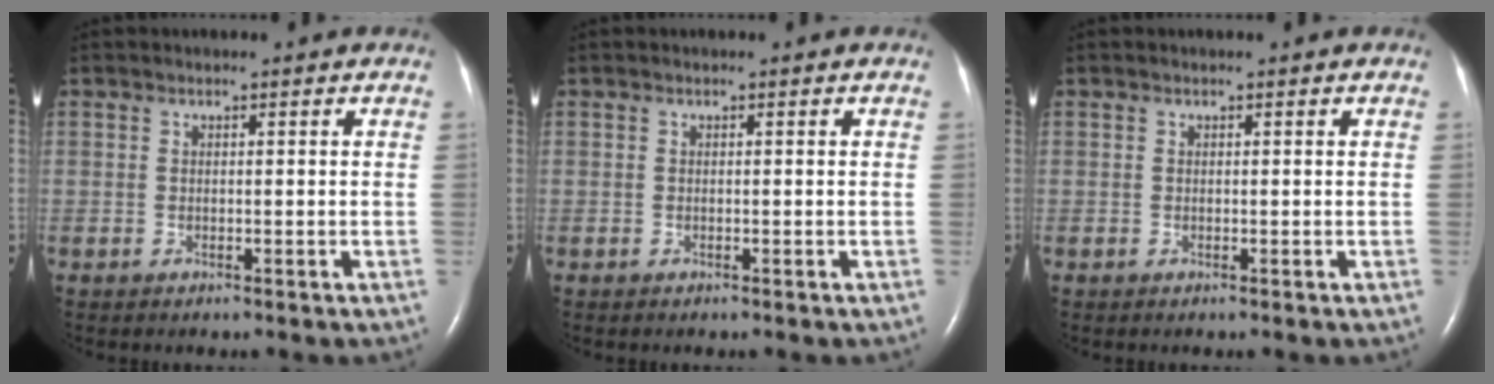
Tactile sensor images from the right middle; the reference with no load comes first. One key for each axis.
{"total": 0.0}
{"total": 0.0}